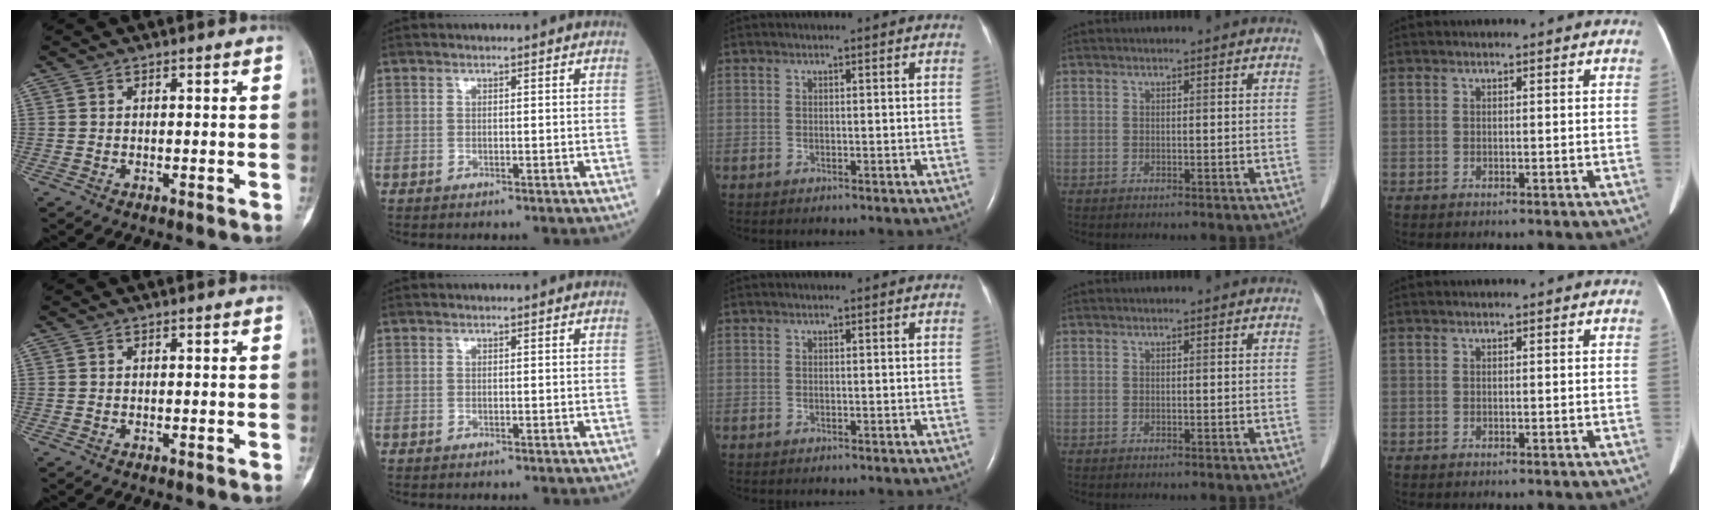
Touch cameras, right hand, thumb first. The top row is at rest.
{}